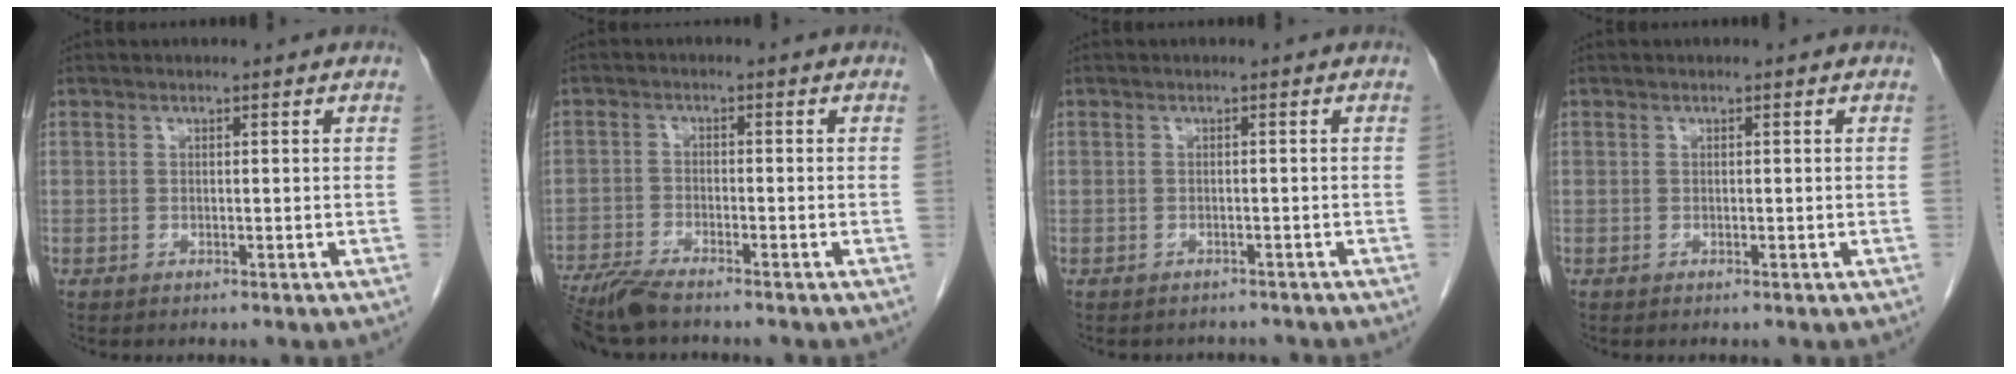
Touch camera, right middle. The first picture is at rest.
{"total": 6.6, "force": [-5.8, 0.6, 3.3], "torque": [-0.058, -0.020, -0.106]}
{"total": 2.8, "force": [-2.6, 1.1, 0.1], "torque": [-0.005, -0.002, -0.033]}
{"total": 0.0}